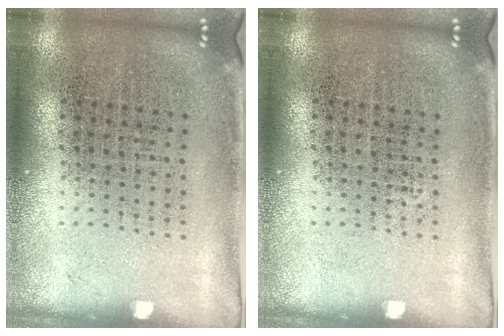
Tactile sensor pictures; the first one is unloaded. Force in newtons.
{"total": 0.0}